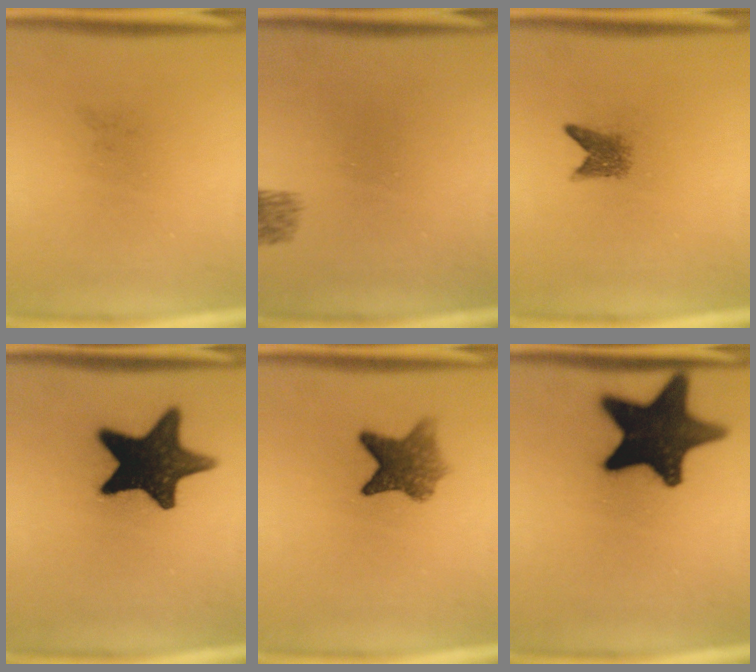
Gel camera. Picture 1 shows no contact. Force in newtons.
{"total": 1.9}
{"total": 2.3}
{"total": 16.0}
{"total": 6.2}
{"total": 18.1}